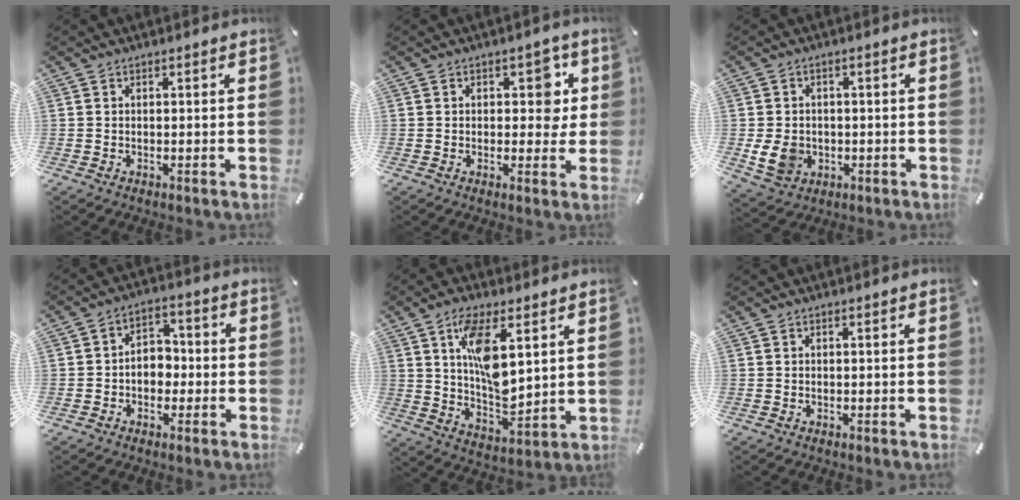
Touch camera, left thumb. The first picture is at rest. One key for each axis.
{"total": 6.9, "fx": 1.8, "fy": 4.5, "fz": 5.0, "tx": -0.040, "ty": -0.008, "tz": 0.019}
{"total": 6.8, "fx": -1.0, "fy": 5.8, "fz": 3.4, "tx": -0.072, "ty": 0.001, "tz": -0.019}
{"total": 5.8, "fx": -1.6, "fy": 4.7, "fz": 2.9, "tx": -0.048, "ty": 0.017, "tz": -0.030}
{"total": 12.9, "fx": 5.4, "fy": 5.8, "fz": 10.1, "tx": -0.192, "ty": -0.023, "tz": 0.090}
{"total": 0.0}